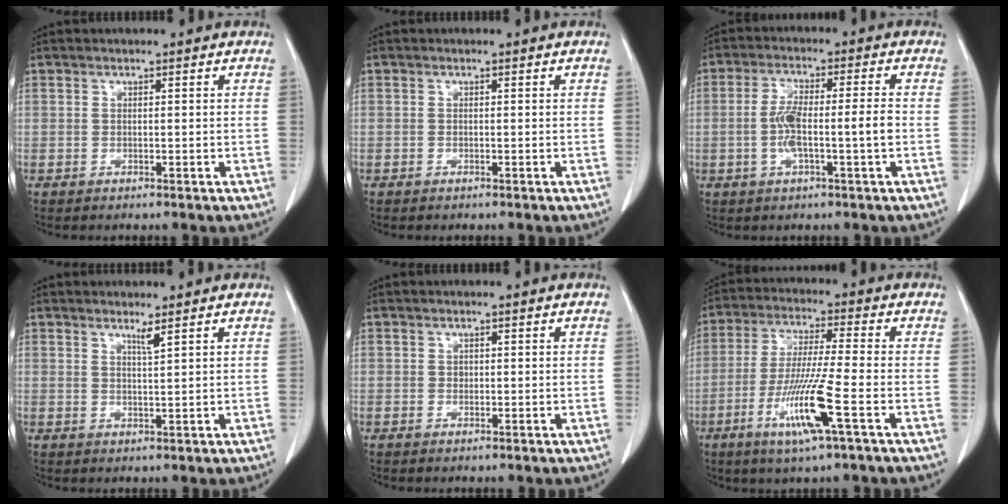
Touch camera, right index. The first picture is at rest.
{"total": 0.0}
{"total": 7.0, "force": [-1.4, 0.5, 6.9], "torque": [-0.138, 0.012, -0.024]}
{"total": 1.6, "force": [1.2, -0.5, 1.0], "torque": [-0.022, -0.012, 0.023]}
{"total": 0.5, "force": [0.0, 0.5, 0.2], "torque": [0.002, 0.002, 0.000]}
{"total": 11.2, "force": [-4.4, -0.5, 10.2], "torque": [-0.203, -0.022, -0.087]}